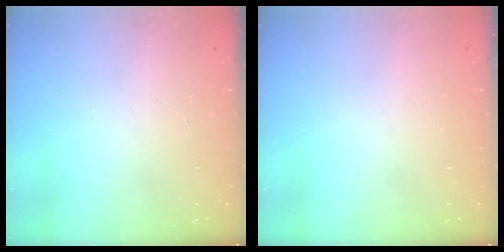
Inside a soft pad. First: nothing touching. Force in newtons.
{"total": 0.0}